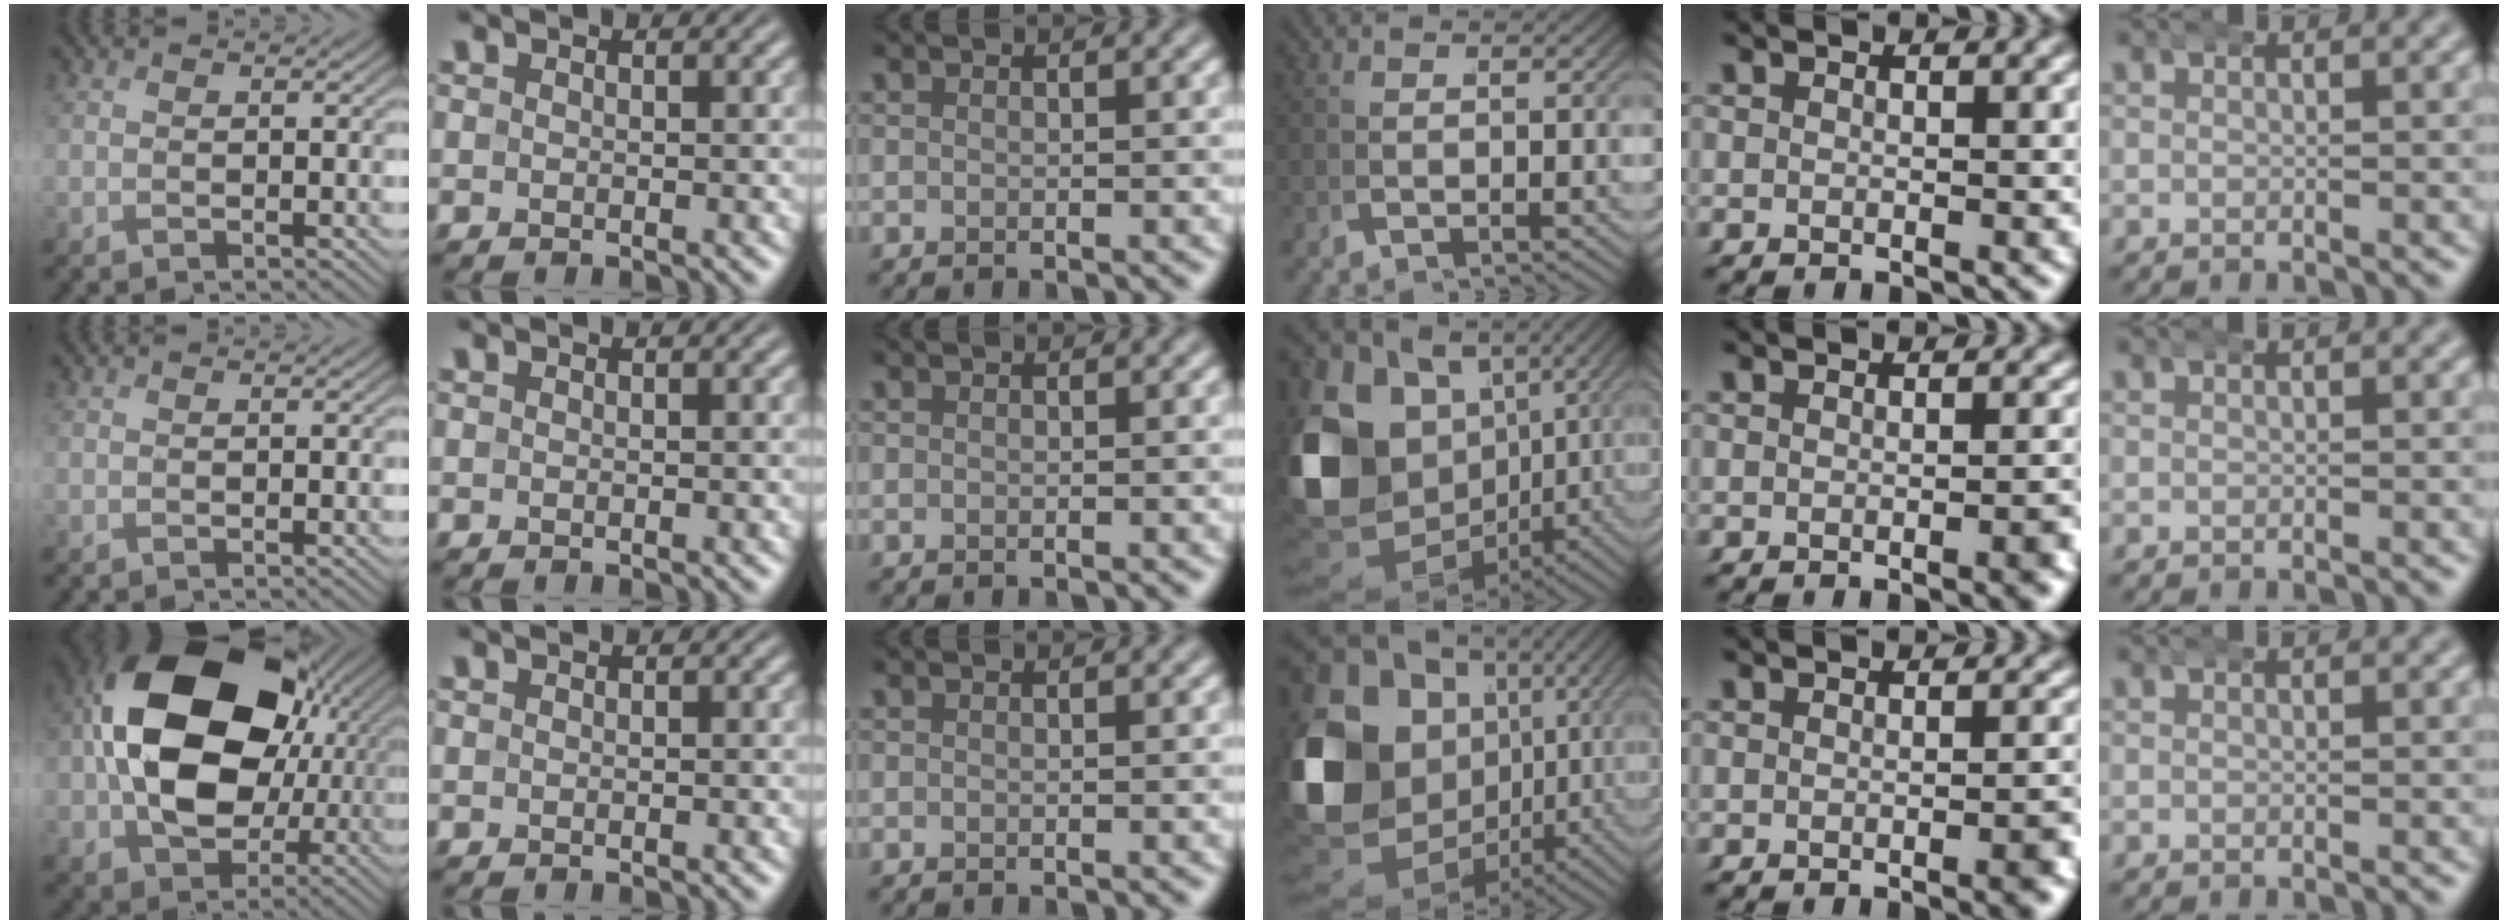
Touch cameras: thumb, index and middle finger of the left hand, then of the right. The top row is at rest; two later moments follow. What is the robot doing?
{"motion": "wrap", "object": "bandana"}